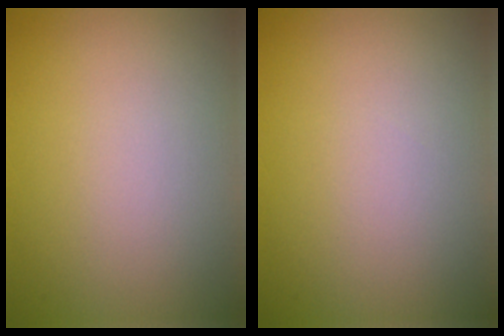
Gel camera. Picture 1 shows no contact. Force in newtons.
{"total": 0.0}